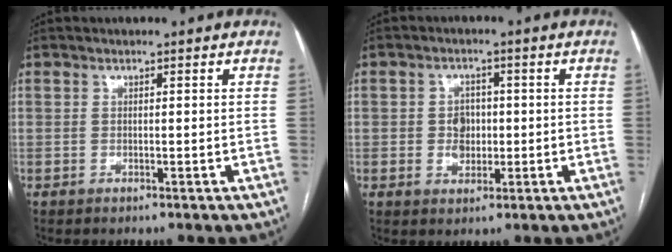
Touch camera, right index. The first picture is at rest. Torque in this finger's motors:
{"motor_torque": [0.61, 0.02, 0.04, 0.06]}